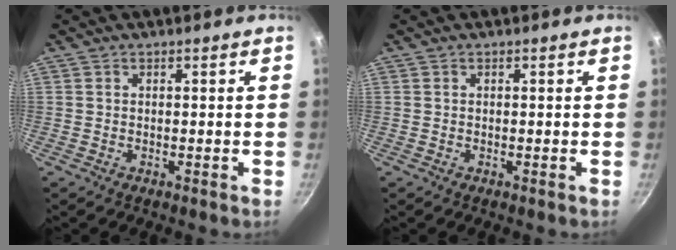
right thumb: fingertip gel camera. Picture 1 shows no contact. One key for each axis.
{"total": 0.0}